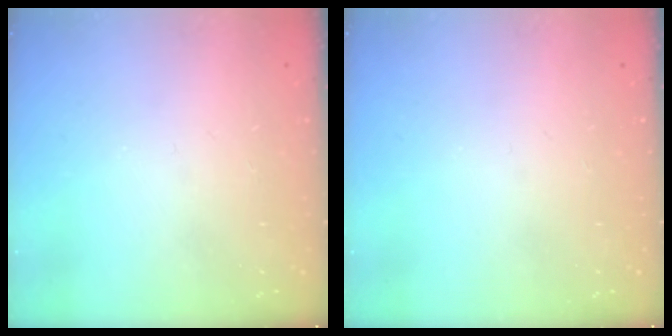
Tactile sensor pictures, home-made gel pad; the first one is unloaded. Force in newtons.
{"total": 0.0}